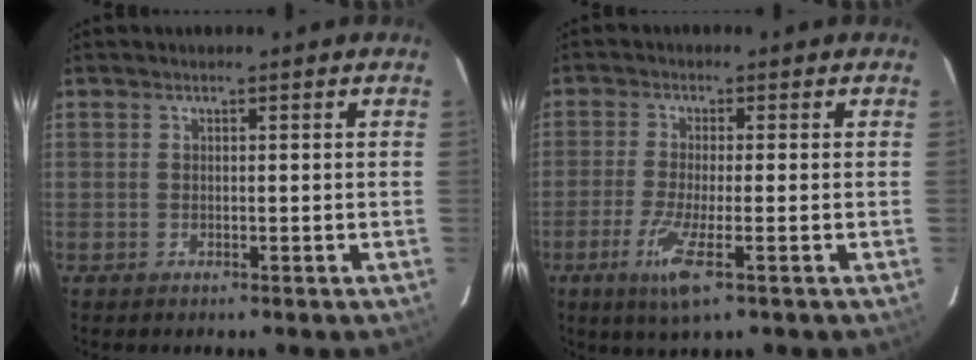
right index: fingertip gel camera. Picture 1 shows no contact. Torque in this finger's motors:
{"motor_torque": [0.35, -0.15, 0.17, 0.10]}